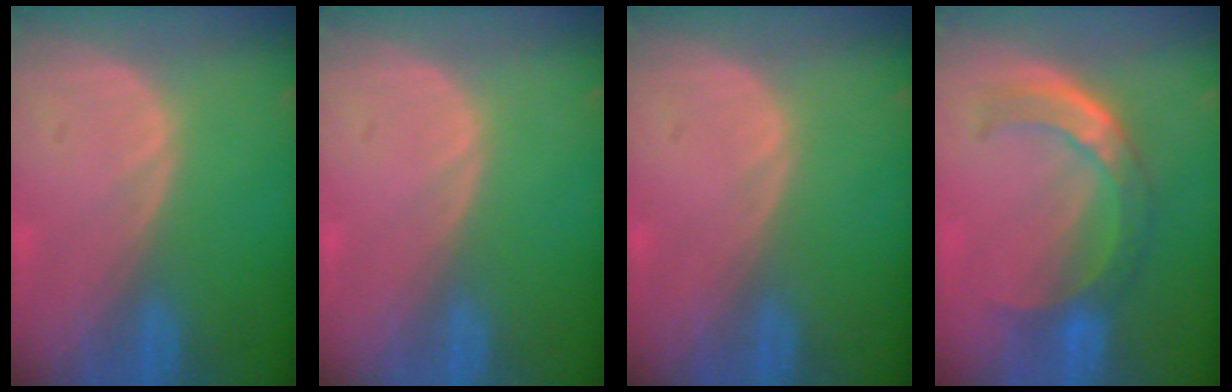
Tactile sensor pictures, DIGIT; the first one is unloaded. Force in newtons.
{"total": 0.0}
{"total": 0.0}
{"total": 8.1, "press": 6.8, "slide": 4.4}